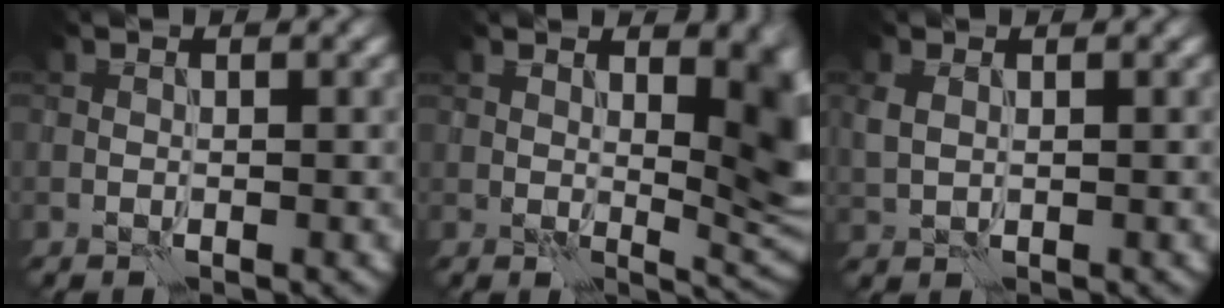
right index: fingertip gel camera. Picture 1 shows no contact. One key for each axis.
{"total": 8.3, "fx": 2.3, "fy": 3.9, "fz": 6.9, "tx": -0.082, "ty": -0.009, "tz": 0.042}
{"total": 1.6, "fx": 0.5, "fy": 1.0, "fz": 1.1, "tx": -0.031, "ty": 0.003, "tz": 0.012}